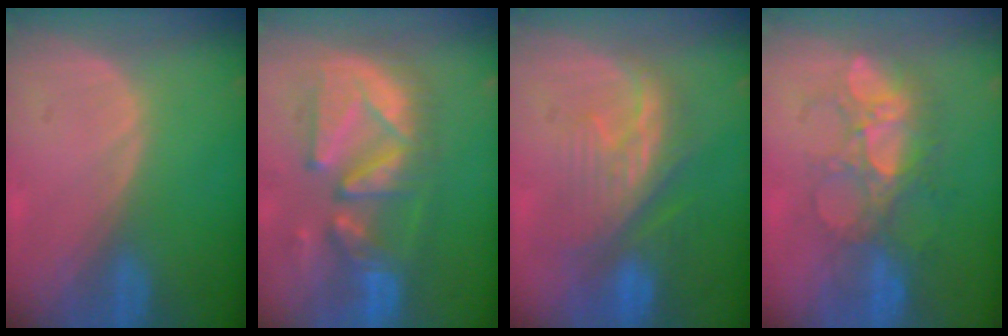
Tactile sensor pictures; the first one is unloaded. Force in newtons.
{"total": 11.5, "press": 10.8, "slide": 4.1}
{"total": 9.0, "press": 8.5, "slide": 3.0}
{"total": 7.7, "press": 7.6, "slide": 1.4}